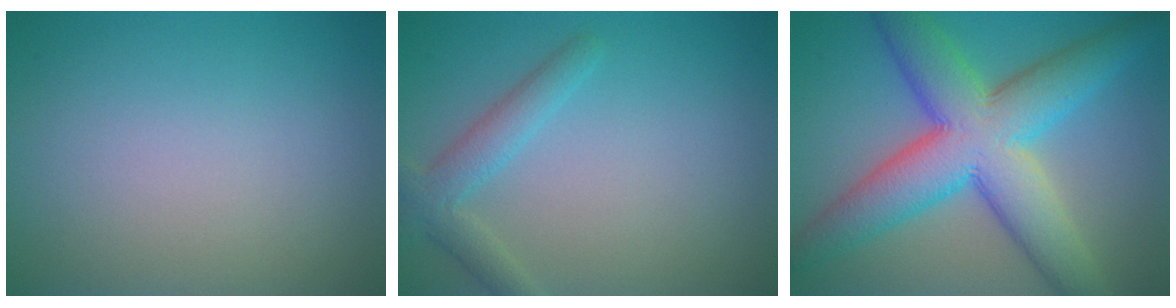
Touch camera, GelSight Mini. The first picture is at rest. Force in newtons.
{"total": 2.8, "press": 2.8, "slide": 0.0}
{"total": 10.6, "press": 10.6, "slide": 0.1}